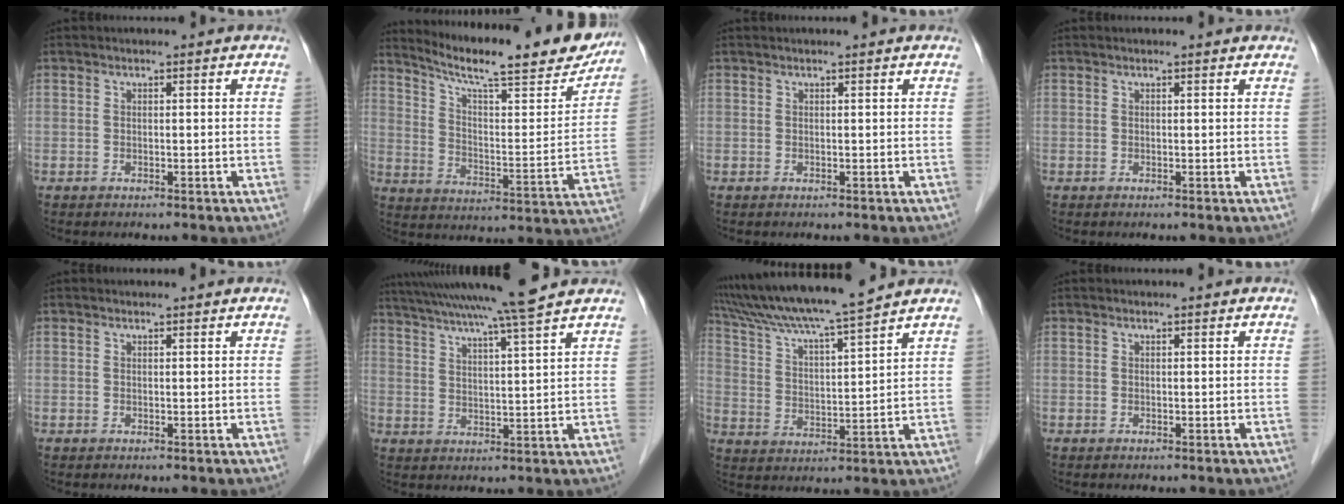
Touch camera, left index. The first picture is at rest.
{"total": 23.8, "force": [20.5, 3.1, 11.6], "torque": [-0.178, -0.033, 0.281]}
{"total": 0.6, "force": [0.6, 0.0, 0.3], "torque": [-0.003, 0.008, 0.011]}
{"total": 1.3, "force": [1.2, 0.3, 0.4], "torque": [-0.014, 0.009, 0.010]}
{"total": 1.1, "force": [1.1, 0.0, 0.2], "torque": [-0.009, 0.008, 0.015]}
{"total": 15.7, "force": [13.6, -1.6, 7.6], "torque": [-0.137, 0.001, 0.199]}
{"total": 14.8, "force": [13.0, -1.0, 6.9], "torque": [-0.130, 0.016, 0.220]}
{"total": 0.0}